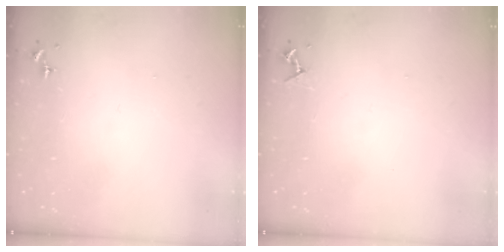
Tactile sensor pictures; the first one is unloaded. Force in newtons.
{"total": 3.8, "press": 3.7, "slide": 0.6}